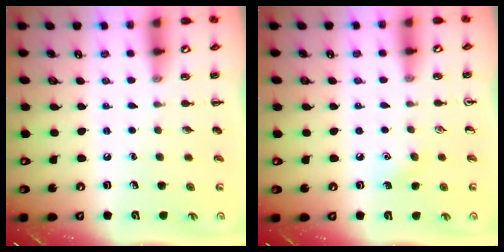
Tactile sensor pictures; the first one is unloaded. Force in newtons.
{"total": 4.4, "press": 4.2, "slide": 1.4}